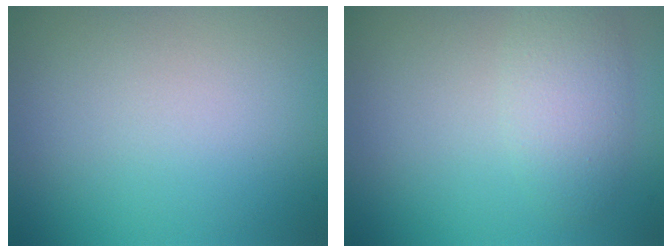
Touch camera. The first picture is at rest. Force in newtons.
{"total": 3.1, "press": 3.1, "slide": 0.0}